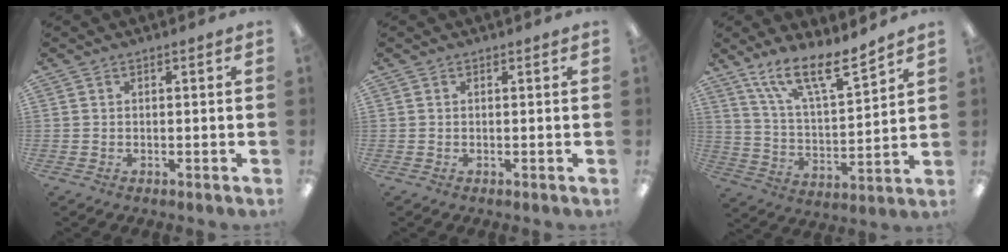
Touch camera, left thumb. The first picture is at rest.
{"total": 0.0}
{"total": 14.3, "force": [11.4, 3.4, 7.8], "torque": [-0.141, -0.069, 0.197]}